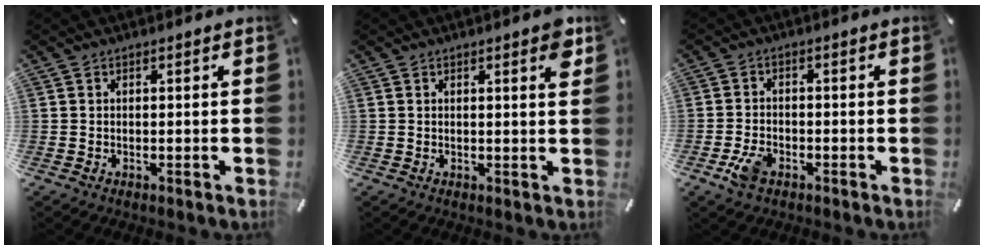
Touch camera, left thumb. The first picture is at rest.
{"total": 3.4, "force": [1.6, 0.8, 2.9], "torque": [-0.036, -0.008, 0.022]}
{"total": 4.9, "force": [-2.5, 3.0, 2.9], "torque": [-0.065, 0.007, -0.047]}